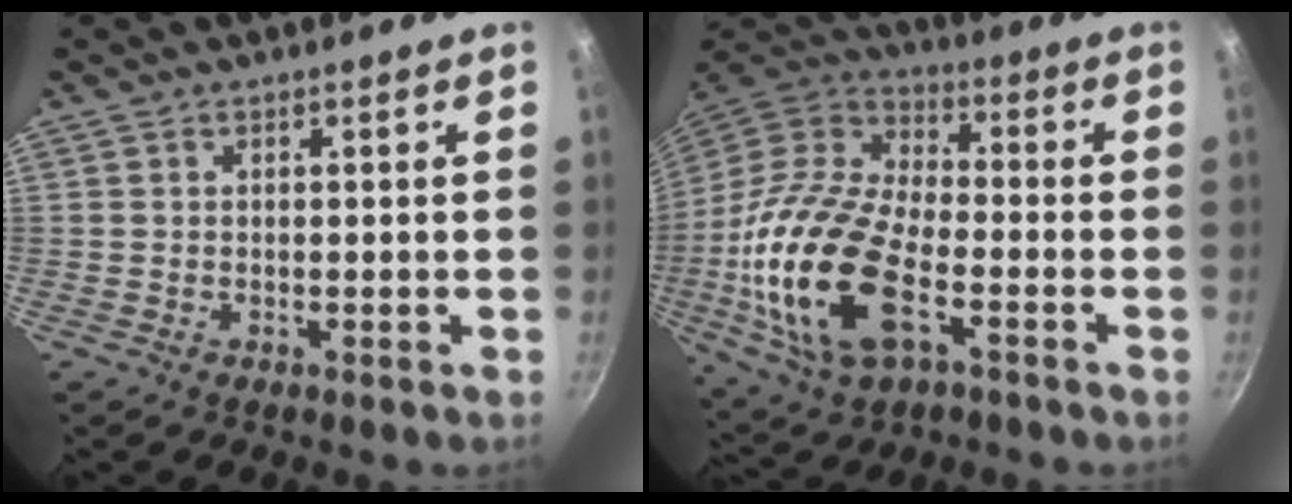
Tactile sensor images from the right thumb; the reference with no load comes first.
{"total": 23.3, "force": [-6.2, 12.1, 19.0], "torque": [-0.375, 0.025, -0.126]}